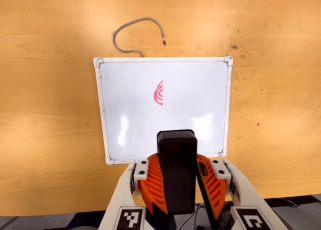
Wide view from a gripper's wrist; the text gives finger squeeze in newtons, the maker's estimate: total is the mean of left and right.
{"total": 10.9, "left": 11.2, "right": 10.6}